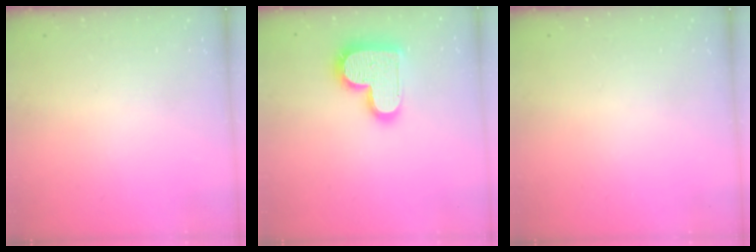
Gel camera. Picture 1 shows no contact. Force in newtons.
{"total": 17.8, "press": 17.7, "slide": 1.3}
{"total": 0.0}